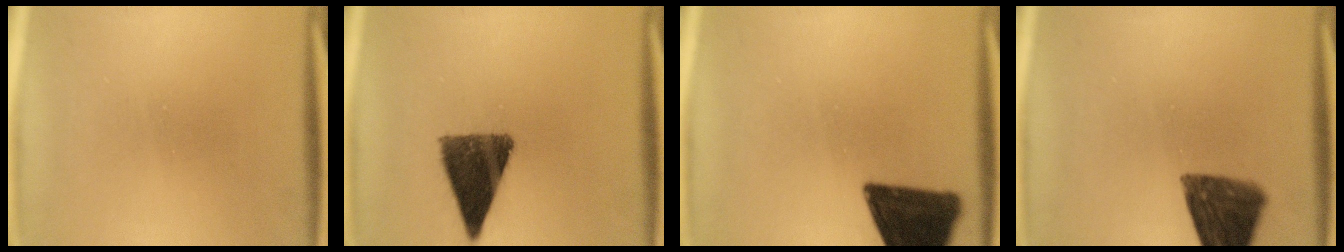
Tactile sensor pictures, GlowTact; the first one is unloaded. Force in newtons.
{"total": 11.4}
{"total": 15.5}
{"total": 12.5}